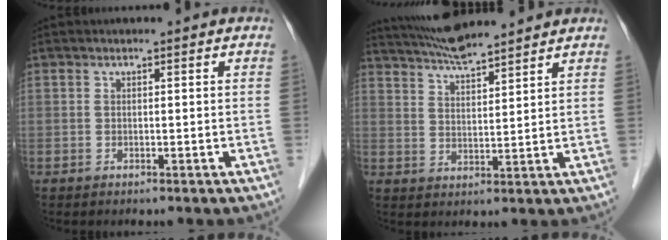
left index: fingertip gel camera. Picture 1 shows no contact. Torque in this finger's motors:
{"motor_torque": [-0.16, -1.00, 0.36, 0.13]}